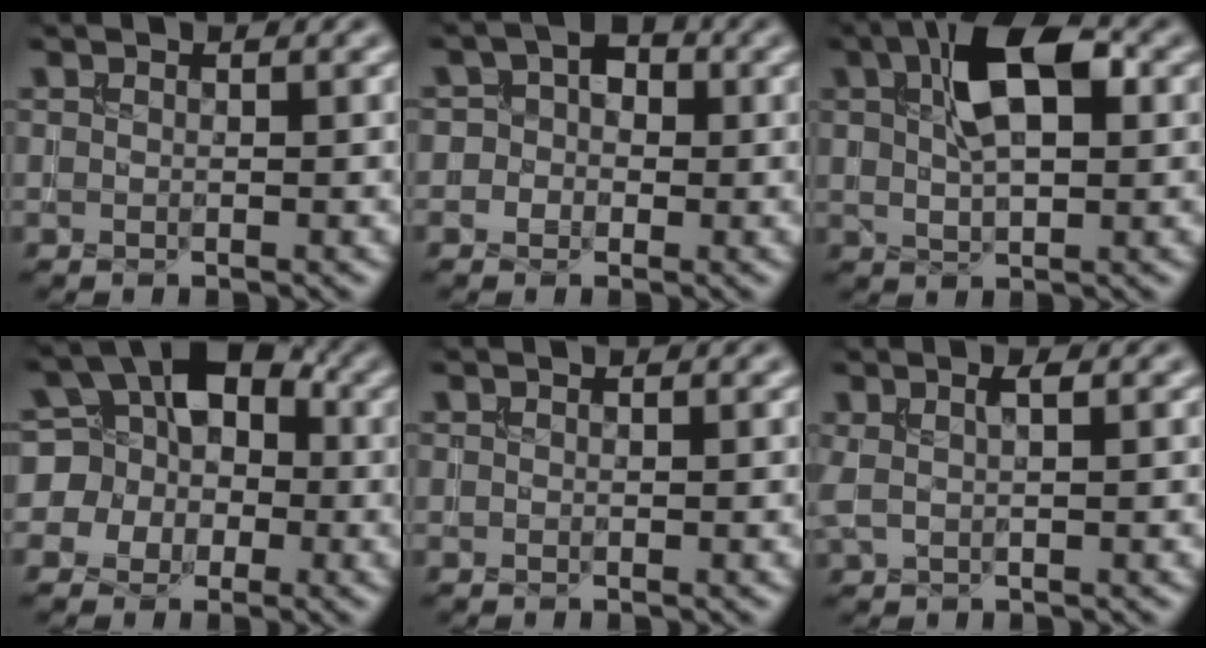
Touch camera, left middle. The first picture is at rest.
{"total": 3.4, "force": [0.0, 3.0, 1.6], "torque": [0.009, 0.016, -0.026]}
{"total": 7.5, "force": [2.4, 3.6, 6.1], "torque": [-0.110, 0.014, 0.036]}
{"total": 8.7, "force": [0.2, 7.7, 4.0], "torque": [-0.064, 0.031, -0.035]}
{"total": 0.0}
{"total": 1.9, "force": [0.7, 0.5, 1.7], "torque": [-0.034, 0.003, 0.011]}